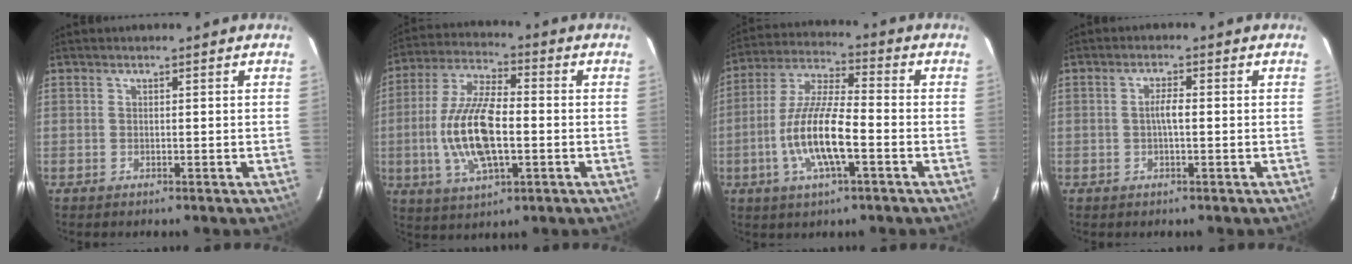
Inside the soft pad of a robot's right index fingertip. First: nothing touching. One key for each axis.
{"total": 15.1, "fx": -2.3, "fy": 6.0, "fz": 13.6, "tx": -0.285, "ty": 0.001, "tz": -0.042}
{"total": 12.8, "fx": -4.1, "fy": 3.2, "fz": 11.7, "tx": -0.244, "ty": -0.005, "tz": -0.080}
{"total": 2.4, "fx": -0.2, "fy": 0.5, "fz": 2.3, "tx": -0.046, "ty": 0.005, "tz": -0.004}